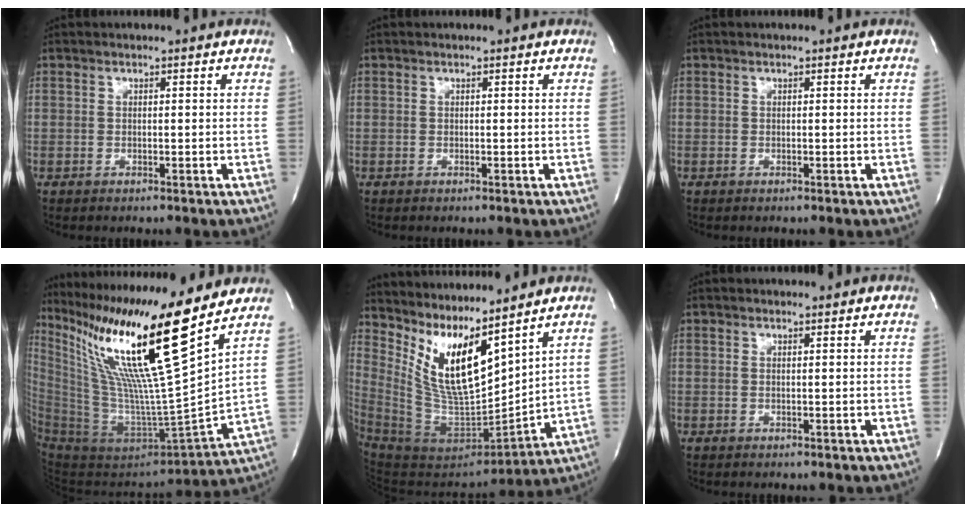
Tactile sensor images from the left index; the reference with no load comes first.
{"total": 0.0}
{"total": 0.0}
{"total": 26.6, "force": [18.2, -1.8, 19.3], "torque": [-0.371, -0.050, 0.325]}
{"total": 15.8, "force": [10.5, 3.0, 11.4], "torque": [-0.227, -0.028, 0.209]}
{"total": 0.0}